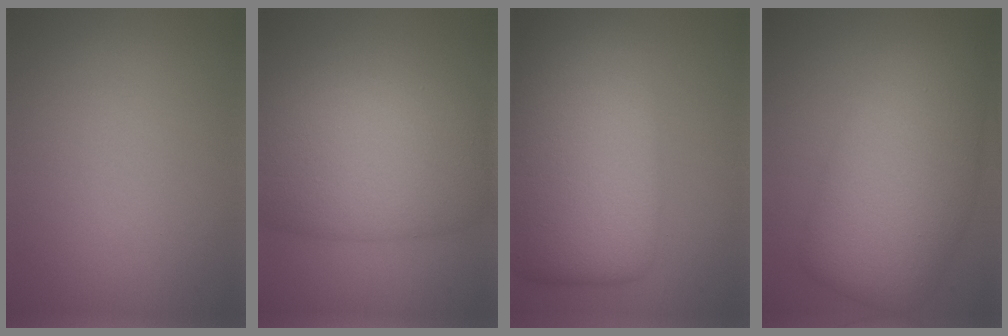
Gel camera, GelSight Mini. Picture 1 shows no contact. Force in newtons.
{"total": 11.5, "press": 11.5, "slide": 0.5}
{"total": 12.8, "press": 12.8, "slide": 0.5}
{"total": 10.4, "press": 10.4, "slide": 0.2}